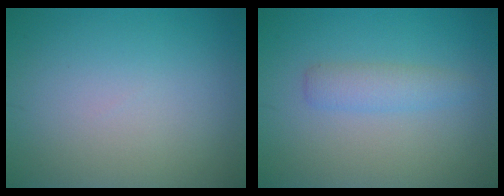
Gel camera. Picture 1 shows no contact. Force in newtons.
{"total": 2.1, "press": 2.1, "slide": 0.1}